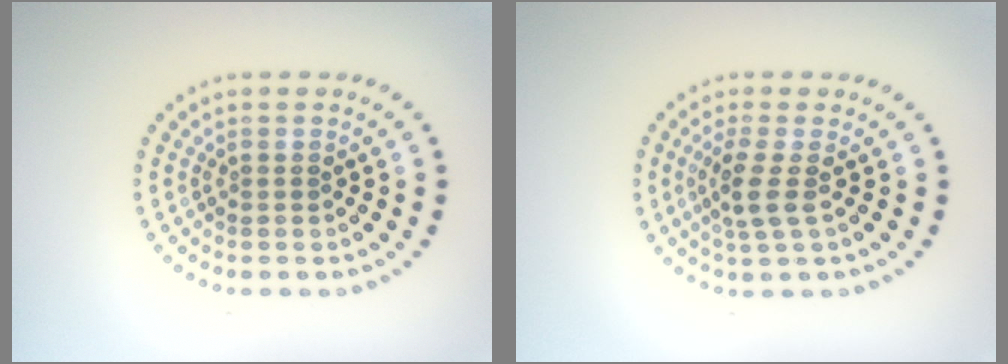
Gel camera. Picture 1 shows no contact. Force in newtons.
{"total": 2.6, "press": 2.1, "slide": 1.6}